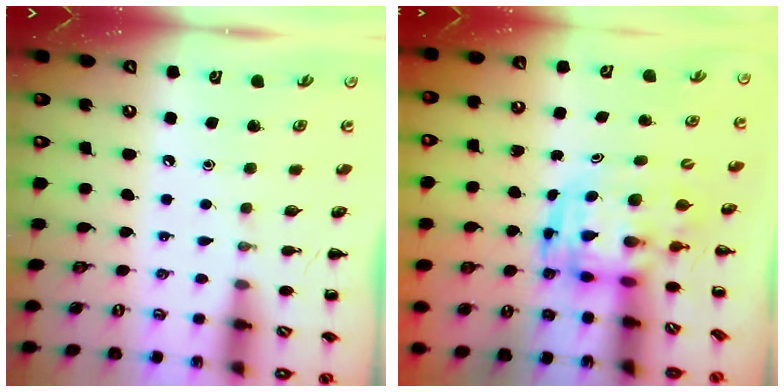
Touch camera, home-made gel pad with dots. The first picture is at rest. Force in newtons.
{"total": 3.5, "press": 3.4, "slide": 0.7}